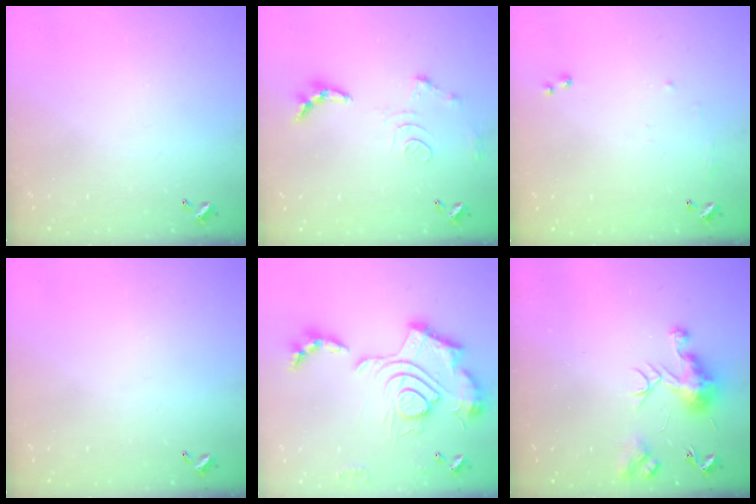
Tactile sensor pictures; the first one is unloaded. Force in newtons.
{"total": 10.7, "press": 10.6, "slide": 1.0}
{"total": 6.1, "press": 6.1, "slide": 0.8}
{"total": 0.0}
{"total": 2.5, "press": 1.9, "slide": 1.7}
{"total": 9.0, "press": 9.0, "slide": 0.5}